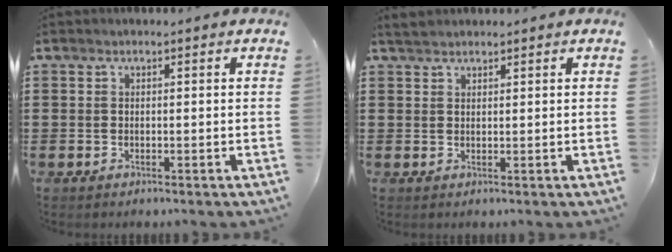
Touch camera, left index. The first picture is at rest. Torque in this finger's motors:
{"motor_torque": [0.13, 0.00, 0.11, 0.05]}